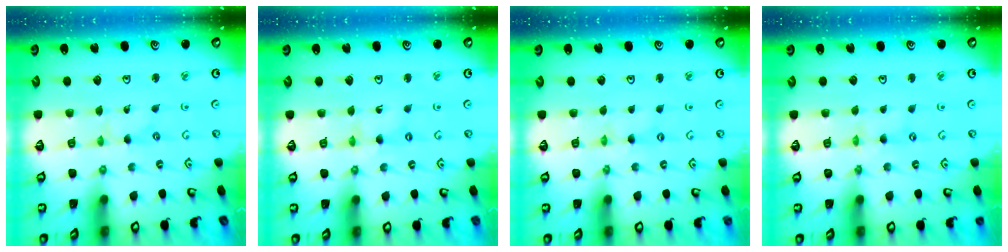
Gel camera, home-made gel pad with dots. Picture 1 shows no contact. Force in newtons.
{"total": 0.9, "press": 0.9, "slide": 0.2}
{"total": 0.0}
{"total": 0.0}